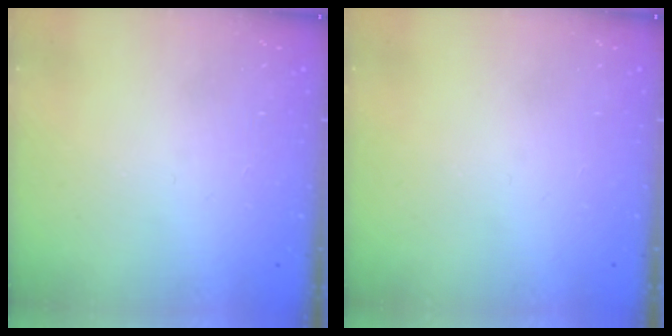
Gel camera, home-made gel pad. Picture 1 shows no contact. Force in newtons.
{"total": 0.0}